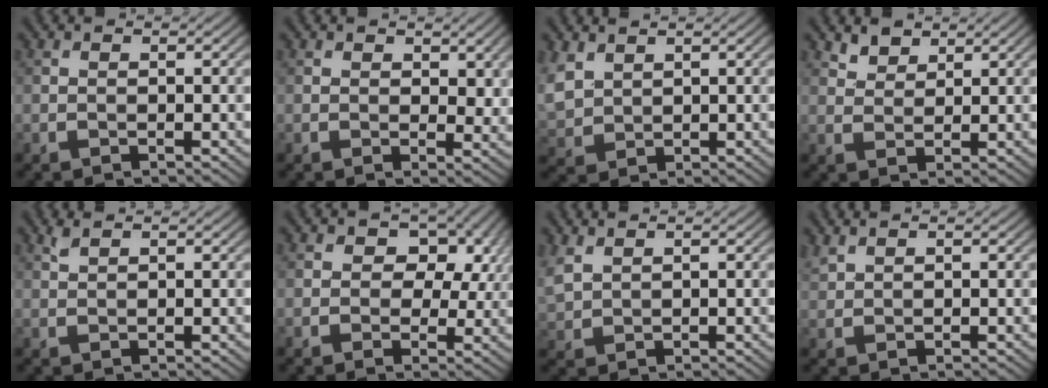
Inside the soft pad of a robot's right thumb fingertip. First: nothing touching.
{"total": 3.5, "force": [1.5, 2.2, 2.4], "torque": [-0.037, -0.005, 0.023]}
{"total": 4.8, "force": [2.6, 3.2, 2.5], "torque": [-0.084, 0.002, 0.062]}
{"total": 2.7, "force": [2.2, 1.2, 0.9], "torque": [-0.021, -0.001, 0.049]}
{"total": 1.1, "force": [0.9, 0.1, 0.6], "torque": [-0.022, 0.004, 0.021]}
{"total": 9.3, "force": [2.7, 6.4, 6.2], "torque": [-0.080, 0.005, 0.030]}
{"total": 3.1, "force": [2.0, 1.7, 1.7], "torque": [-0.060, 0.005, 0.051]}
{"total": 1.5, "force": [1.3, 0.3, 0.5], "torque": [-0.021, 0.006, 0.037]}